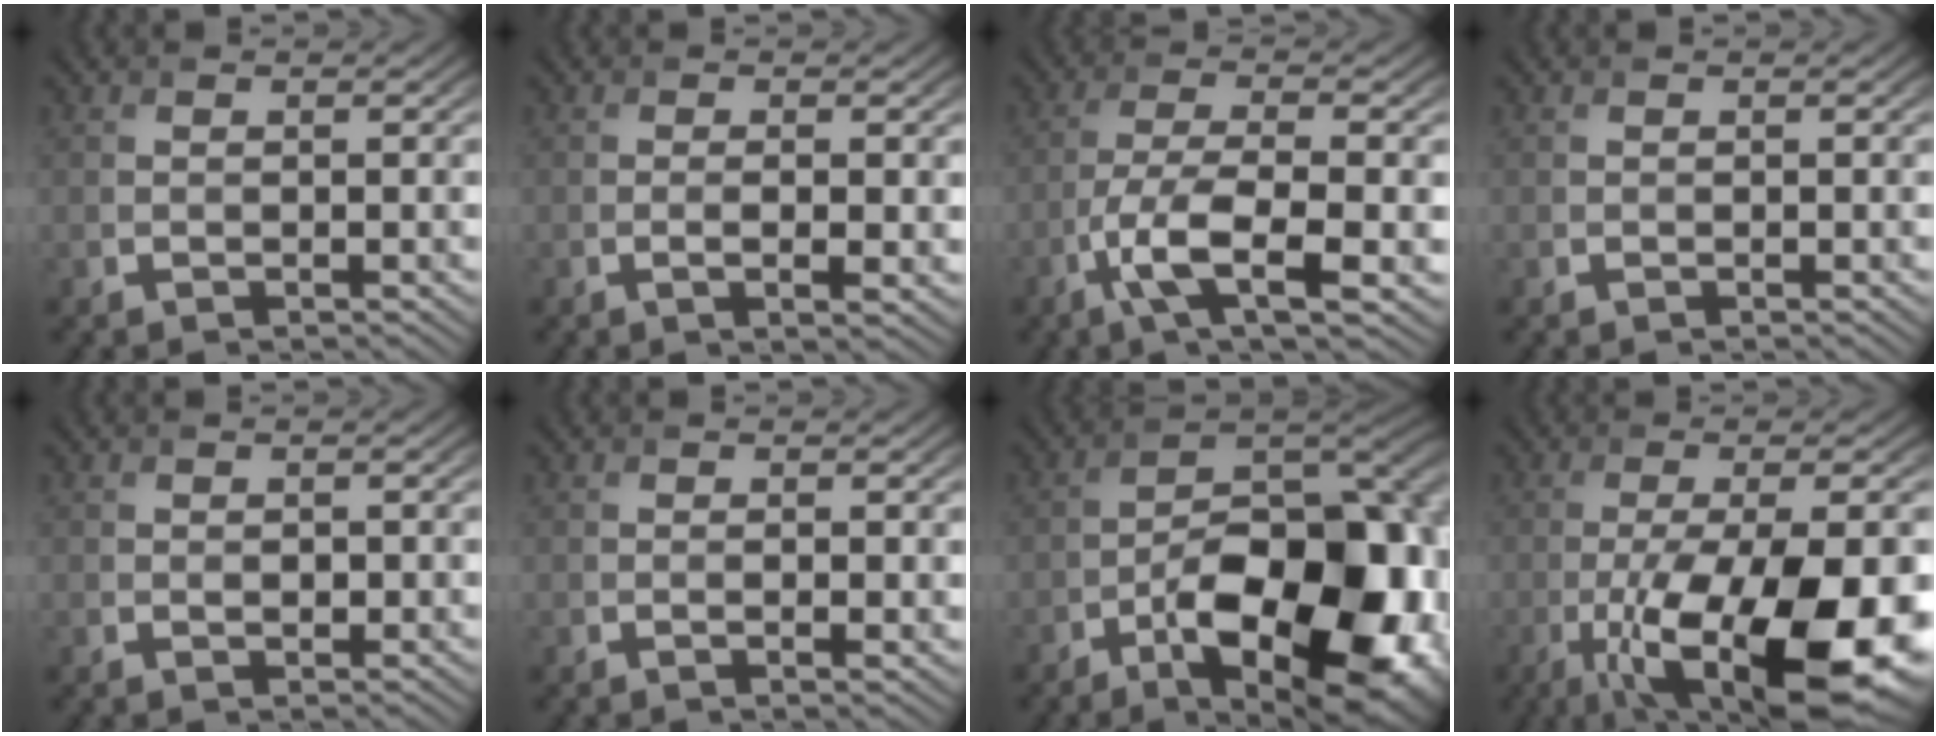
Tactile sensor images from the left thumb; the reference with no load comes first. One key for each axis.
{"total": 2.3, "fx": -0.2, "fy": 0.5, "fz": 2.2, "tx": -0.040, "ty": -0.004, "tz": -0.002}
{"total": 7.8, "fx": -3.3, "fy": 2.2, "fz": 6.8, "tx": -0.139, "ty": 0.002, "tz": -0.069}
{"total": 0.0}
{"total": 1.1, "fx": -0.1, "fy": 0.8, "fz": 0.7, "tx": -0.013, "ty": -0.003, "tz": 0.002}
{"total": 1.1, "fx": 0.0, "fy": 0.2, "fz": 1.1, "tx": -0.020, "ty": -0.002, "tz": 0.000}
{"total": 18.5, "fx": -8.0, "fy": 9.1, "fz": 13.9, "tx": -0.181, "ty": -0.016, "tz": -0.123}
{"total": 15.9, "fx": -6.5, "fy": 5.5, "fz": 13.4, "tx": -0.238, "ty": -0.023, "tz": -0.096}